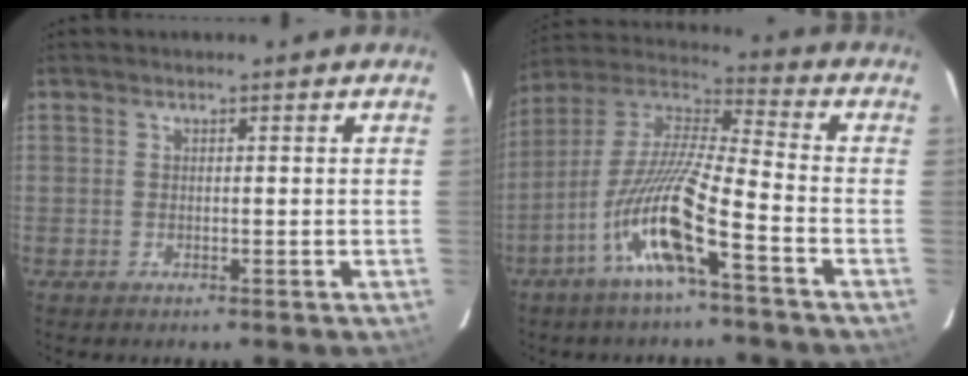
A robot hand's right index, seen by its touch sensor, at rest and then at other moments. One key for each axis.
{"total": 14.5, "fx": -6.6, "fy": 0.8, "fz": 12.9, "tx": -0.264, "ty": -0.002, "tz": -0.132}